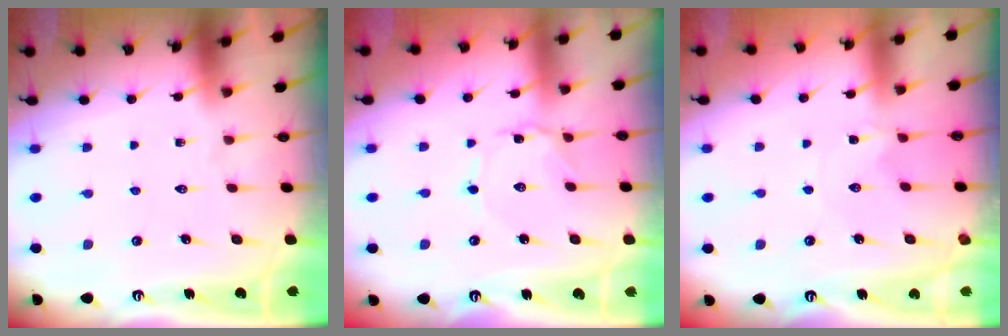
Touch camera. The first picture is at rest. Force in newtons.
{"total": 1.0, "press": 1.0, "slide": 0.1}
{"total": 0.0}